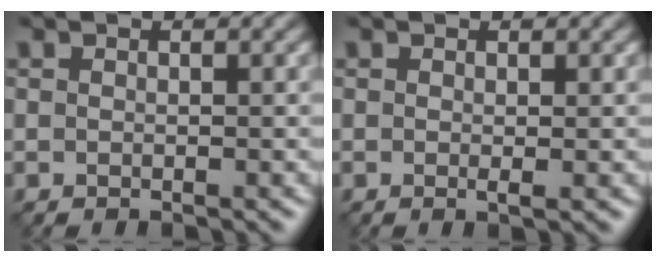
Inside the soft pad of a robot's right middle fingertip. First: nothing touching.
{"total": 0.7, "force": [0.0, 0.0, 0.7], "torque": [-0.014, -0.001, -0.002]}